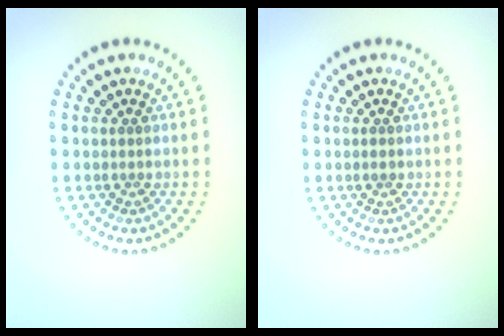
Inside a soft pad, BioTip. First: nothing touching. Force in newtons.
{"total": 0.8, "press": 0.8, "slide": 0.1}